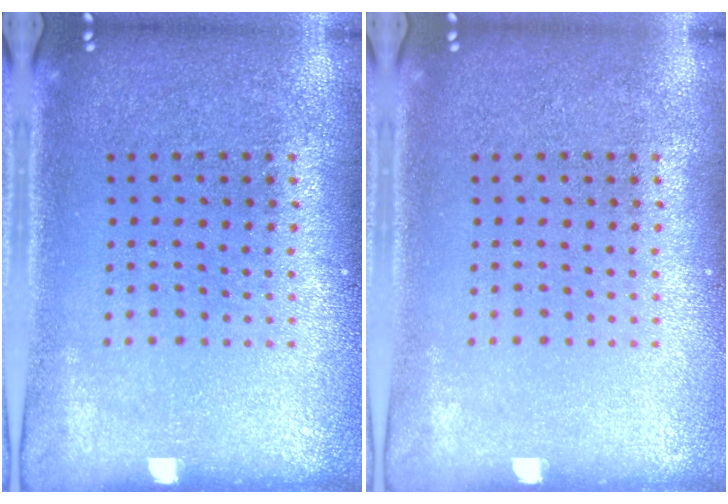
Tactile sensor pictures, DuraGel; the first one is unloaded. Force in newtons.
{"total": 0.0}